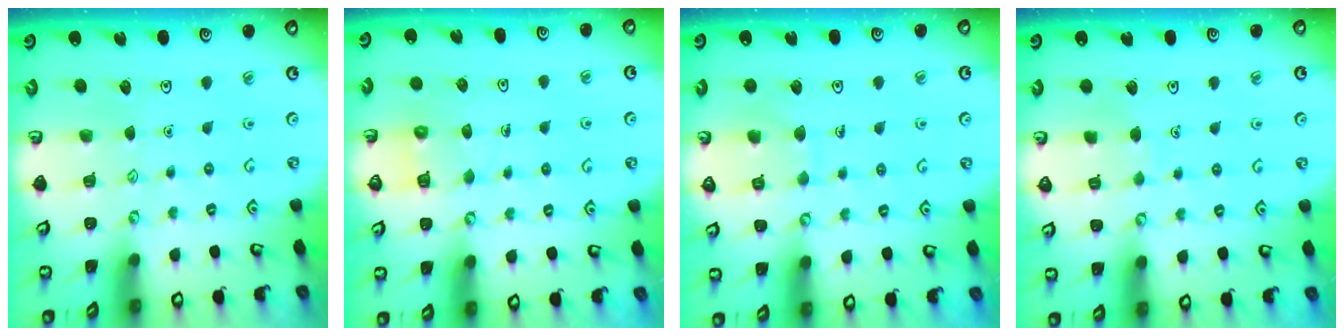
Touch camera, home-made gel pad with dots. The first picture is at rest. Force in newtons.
{"total": 4.6, "press": 4.6, "slide": 0.3}
{"total": 7.3, "press": 7.3, "slide": 0.7}
{"total": 3.9, "press": 3.9, "slide": 0.2}